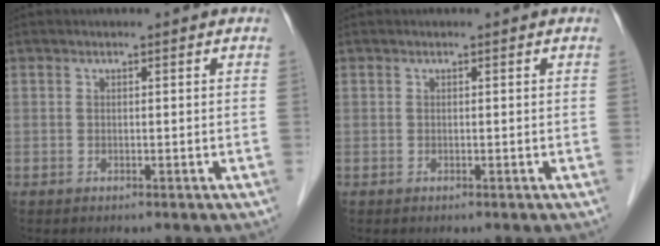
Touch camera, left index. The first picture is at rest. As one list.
[{"total": 0.0}]